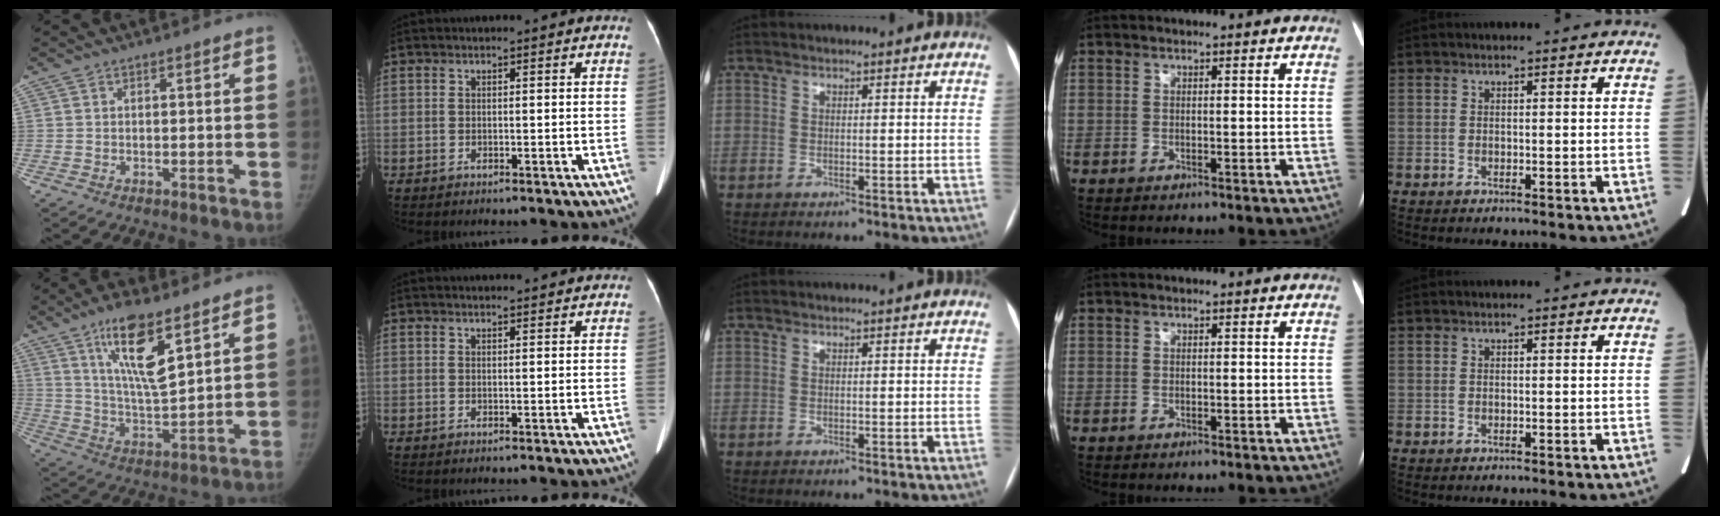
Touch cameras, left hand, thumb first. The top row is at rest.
{"thumb": {"total": 13.9, "force": [7.8, 4.0, 10.8], "torque": [-0.178, -0.045, 0.148]}, "index": {"total": 4.6, "force": [4.4, 0.3, 1.0], "torque": [-0.015, 0.020, 0.049]}}